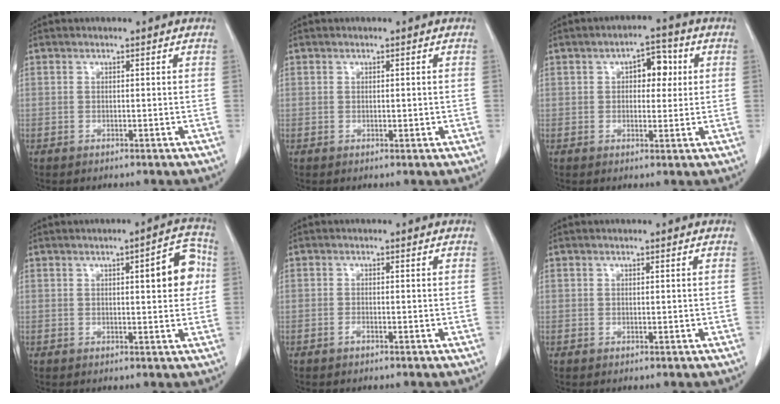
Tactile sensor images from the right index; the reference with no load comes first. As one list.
[{"total": 0.7, "force": [0.0, 0.5, 0.5], "torque": [-0.006, -0.001, 0.003]}, {"total": 5.4, "force": [1.4, 2.9, 4.3], "torque": [-0.057, 0.020, 0.020]}, {"total": 6.7, "force": [1.3, 1.8, 6.3], "torque": [-0.072, 0.016, 0.014]}, {"total": 0.6, "force": [-0.5, 0.1, 0.3], "torque": [-0.006, 0.001, -0.007]}, {"total": 0.0}]